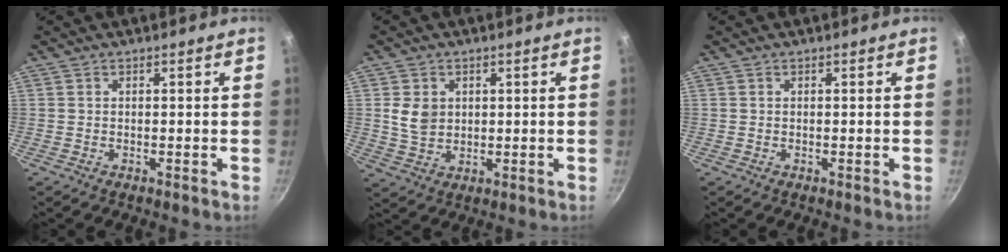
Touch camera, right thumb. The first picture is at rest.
{"total": 5.5, "force": [1.2, 4.3, 3.2], "torque": [-0.042, -0.007, 0.031]}
{"total": 0.0}